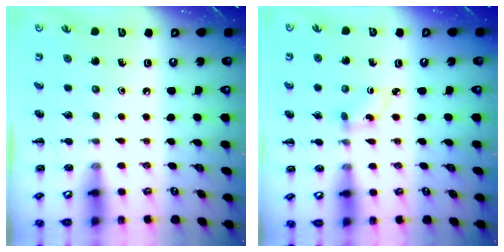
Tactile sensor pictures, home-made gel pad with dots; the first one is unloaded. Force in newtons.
{"total": 1.6, "press": 1.4, "slide": 0.7}